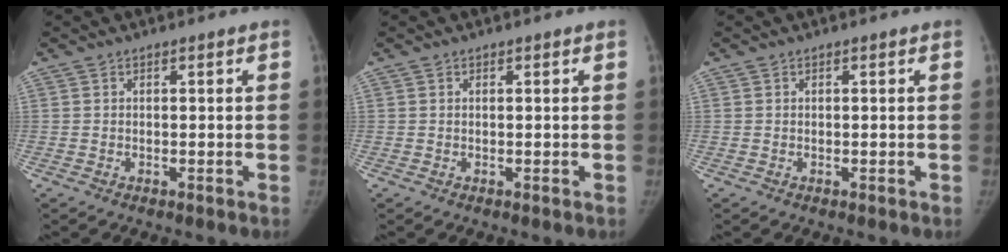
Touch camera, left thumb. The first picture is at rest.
{"total": 0.0}
{"total": 0.0}